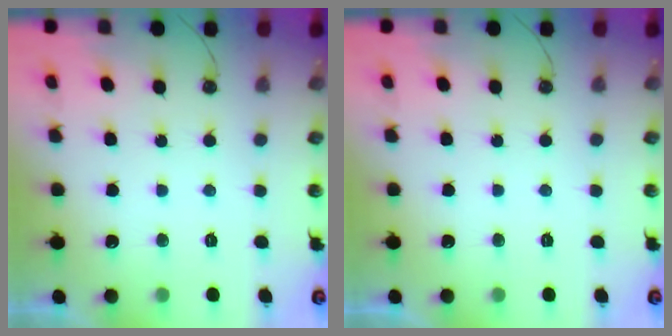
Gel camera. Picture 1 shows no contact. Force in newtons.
{"total": 0.0}